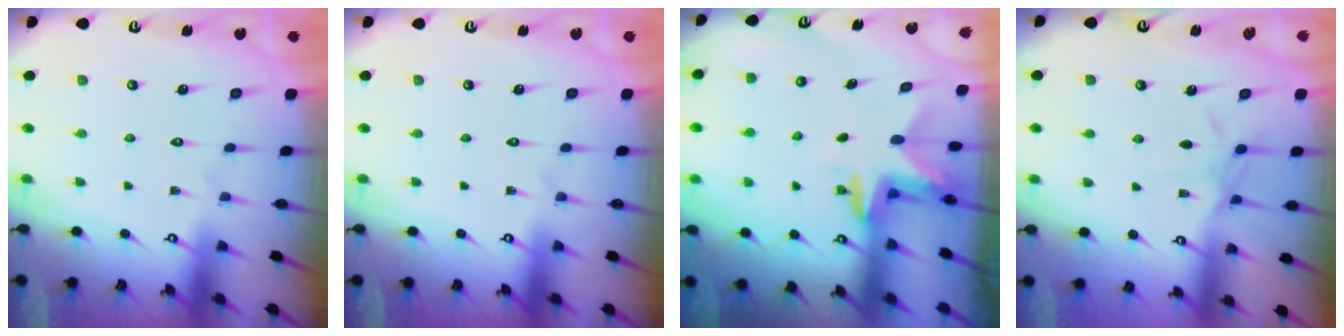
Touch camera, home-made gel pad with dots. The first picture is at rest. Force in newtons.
{"total": 0.0}
{"total": 2.8, "press": 2.8, "slide": 0.1}
{"total": 5.9, "press": 5.8, "slide": 0.7}